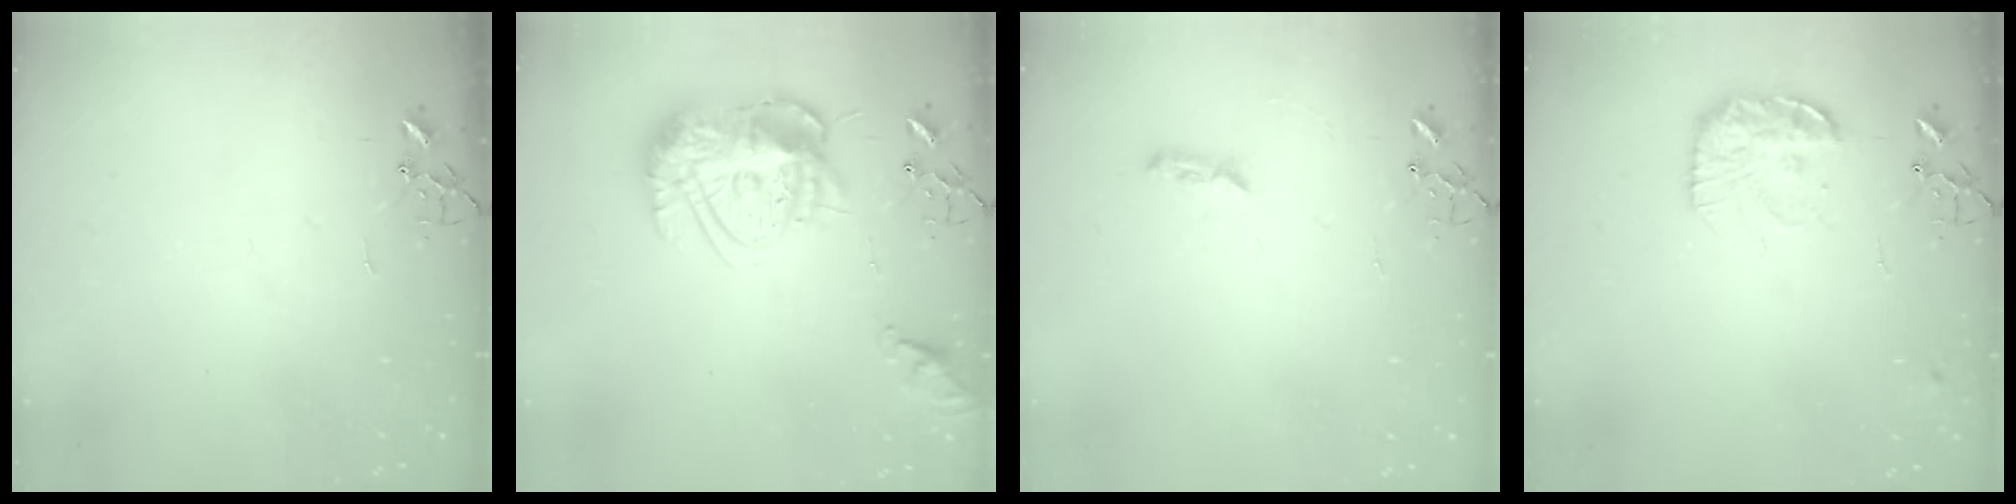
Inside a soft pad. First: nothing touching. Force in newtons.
{"total": 17.2, "press": 17.1, "slide": 1.8}
{"total": 5.5, "press": 5.5, "slide": 0.5}
{"total": 14.3, "press": 14.3, "slide": 0.8}